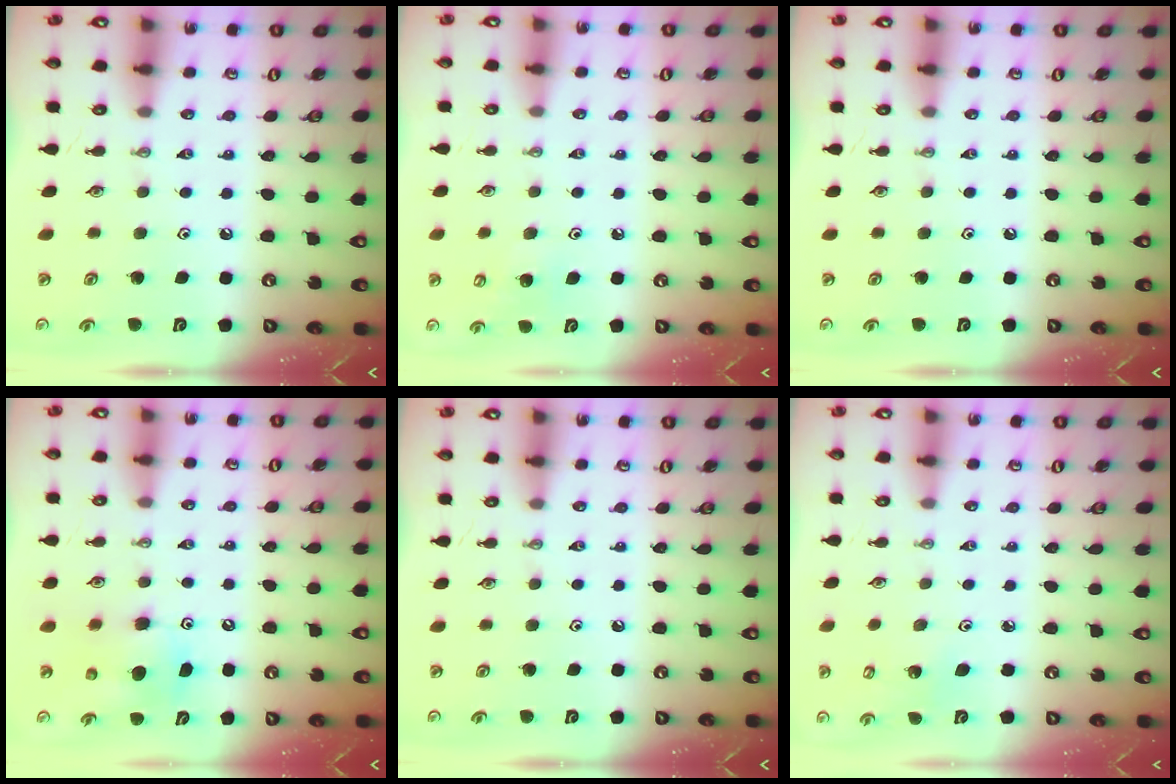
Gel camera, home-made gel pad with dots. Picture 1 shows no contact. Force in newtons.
{"total": 7.0, "press": 7.0, "slide": 1.0}
{"total": 0.0}
{"total": 7.3, "press": 7.0, "slide": 1.7}
{"total": 0.0}
{"total": 2.9, "press": 2.8, "slide": 1.0}